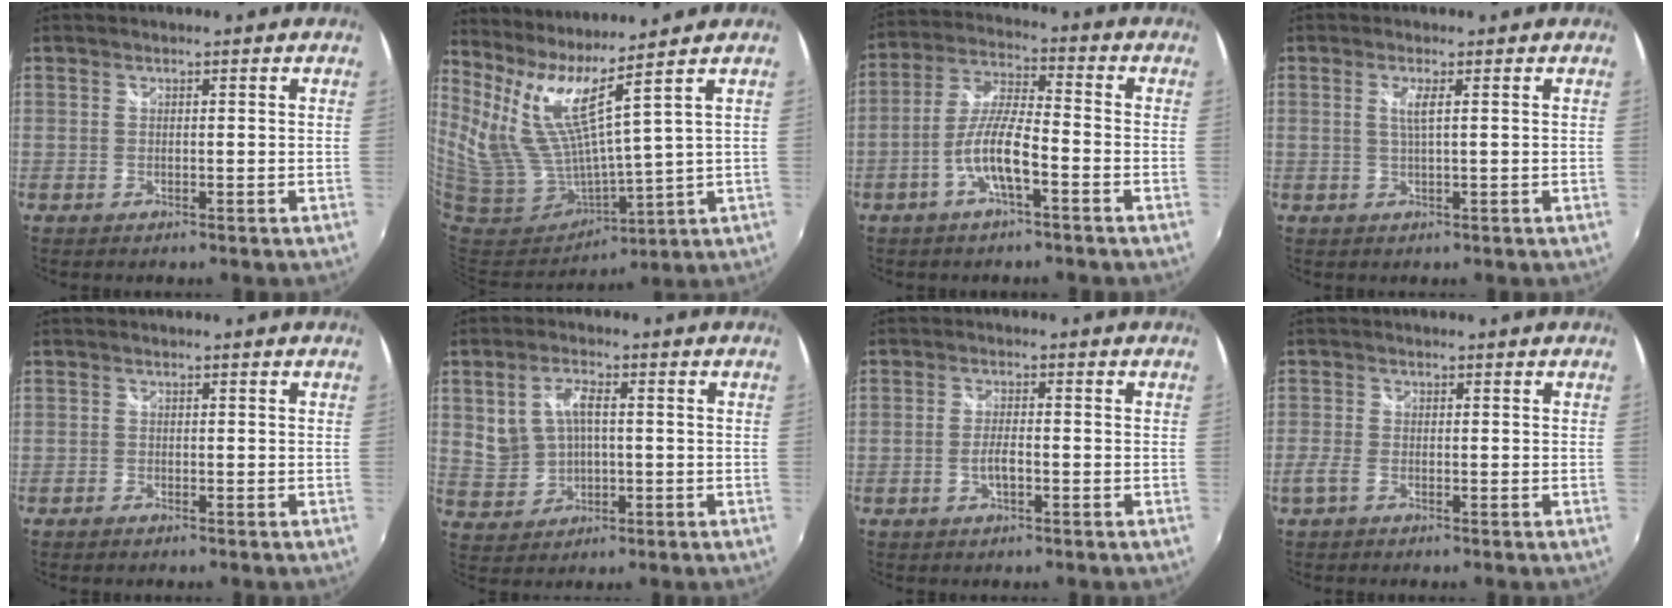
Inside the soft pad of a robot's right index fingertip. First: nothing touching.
{"total": 9.9, "force": [7.9, -0.5, 5.9], "torque": [-0.107, -0.035, 0.181]}
{"total": 8.5, "force": [-3.6, 1.6, 7.6], "torque": [-0.161, 0.009, -0.069]}
{"total": 2.0, "force": [0.4, -0.2, 1.9], "torque": [-0.037, -0.002, 0.006]}
{"total": 1.1, "force": [-0.9, 0.5, 0.3], "torque": [-0.010, -0.002, -0.018]}
{"total": 6.5, "force": [0.5, 4.5, 4.7], "torque": [-0.099, 0.009, 0.025]}
{"total": 2.6, "force": [-0.9, 0.7, 2.4], "torque": [-0.050, 0.005, -0.019]}
{"total": 2.5, "force": [-1.7, 1.0, 1.6], "torque": [-0.043, -0.003, -0.037]}